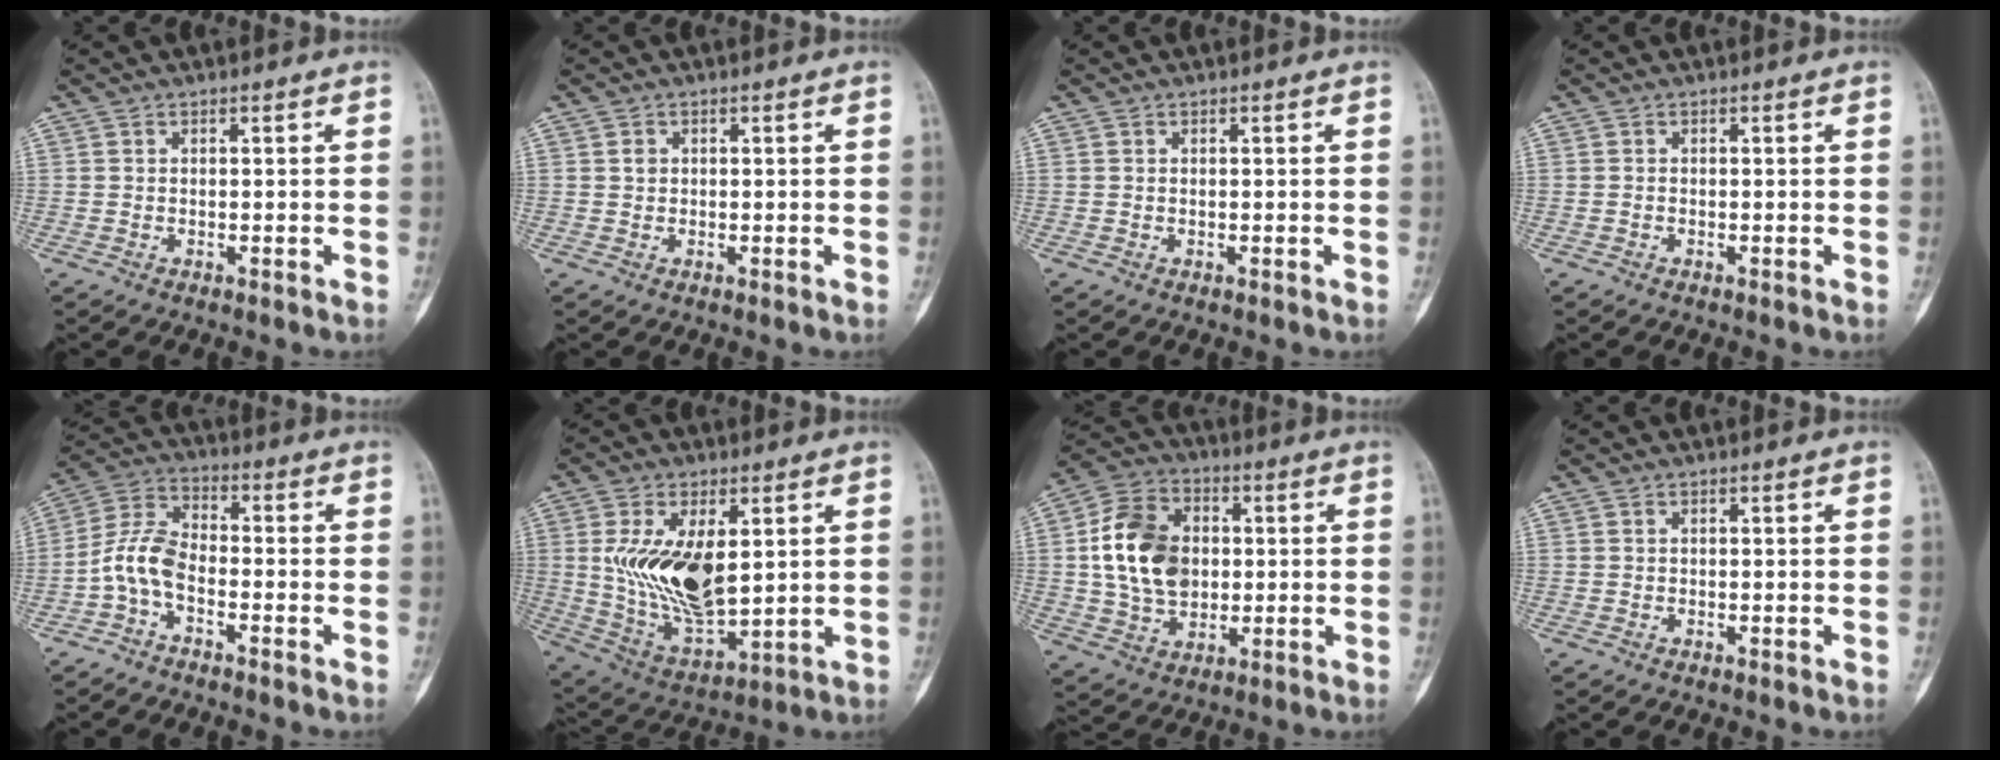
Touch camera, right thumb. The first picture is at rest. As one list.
[{"total": 1.4, "force": [0.4, 1.2, 0.6], "torque": [-0.004, 0.001, 0.007]}, {"total": 0.0}, {"total": 0.0}, {"total": 7.4, "force": [-2.8, 3.9, 5.7], "torque": [-0.116, 0.034, -0.069]}, {"total": 17.0, "force": [2.8, 8.7, 14.3], "torque": [-0.253, -0.021, 0.069]}, {"total": 16.0, "force": [1.2, 11.8, 10.7], "torque": [-0.168, 0.011, 0.022]}, {"total": 0.0}]